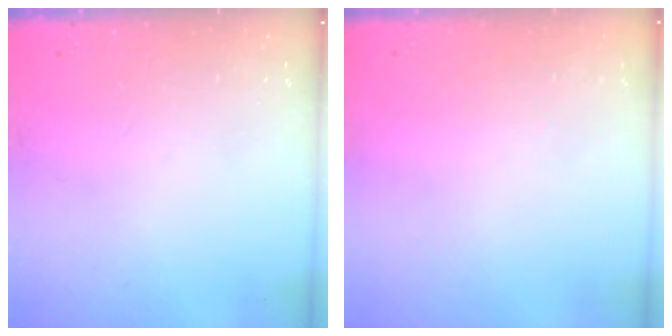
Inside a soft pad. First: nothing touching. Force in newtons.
{"total": 2.0, "press": 2.0, "slide": 0.1}